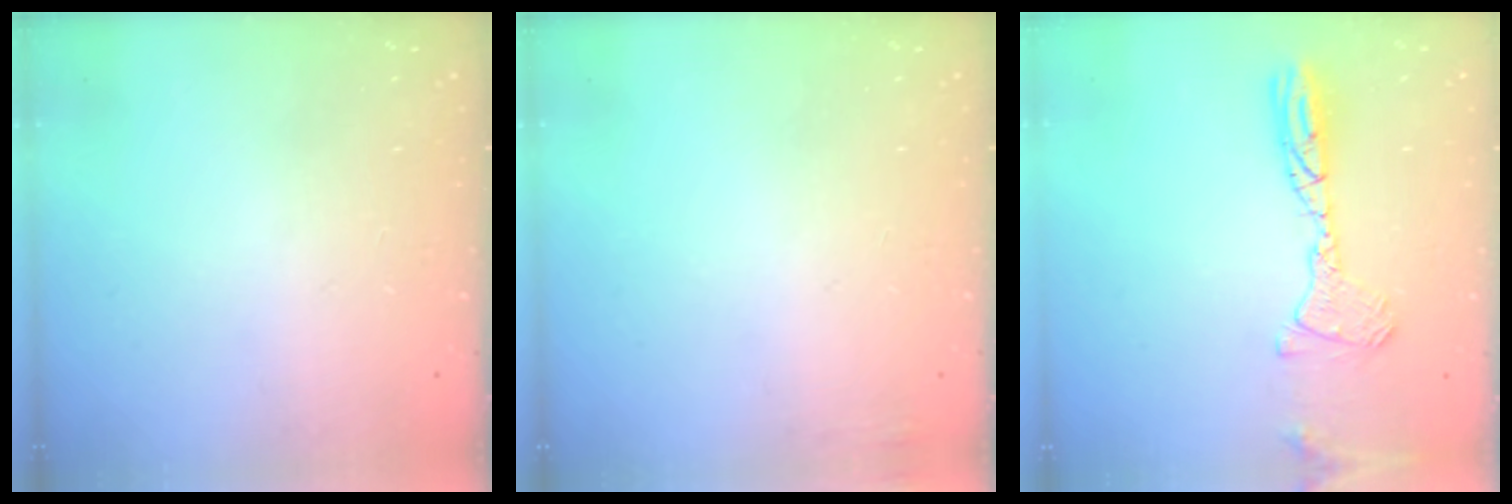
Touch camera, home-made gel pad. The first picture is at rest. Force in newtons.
{"total": 3.9, "press": 3.6, "slide": 1.5}
{"total": 13.0, "press": 12.6, "slide": 3.3}